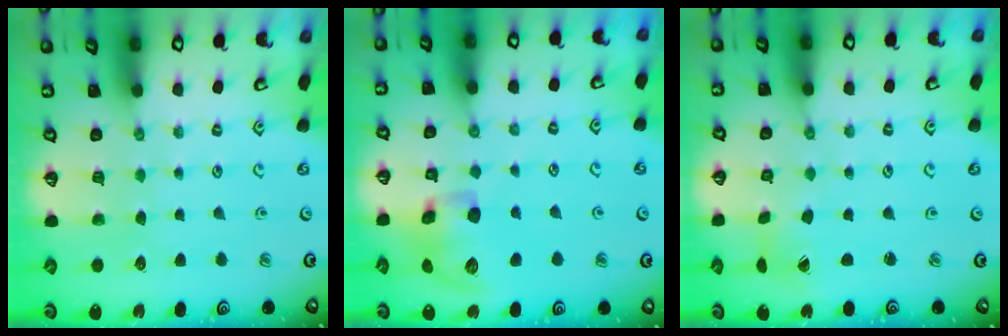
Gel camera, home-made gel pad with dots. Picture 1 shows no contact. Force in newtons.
{"total": 13.4, "press": 13.2, "slide": 2.0}
{"total": 2.6, "press": 2.6, "slide": 0.3}